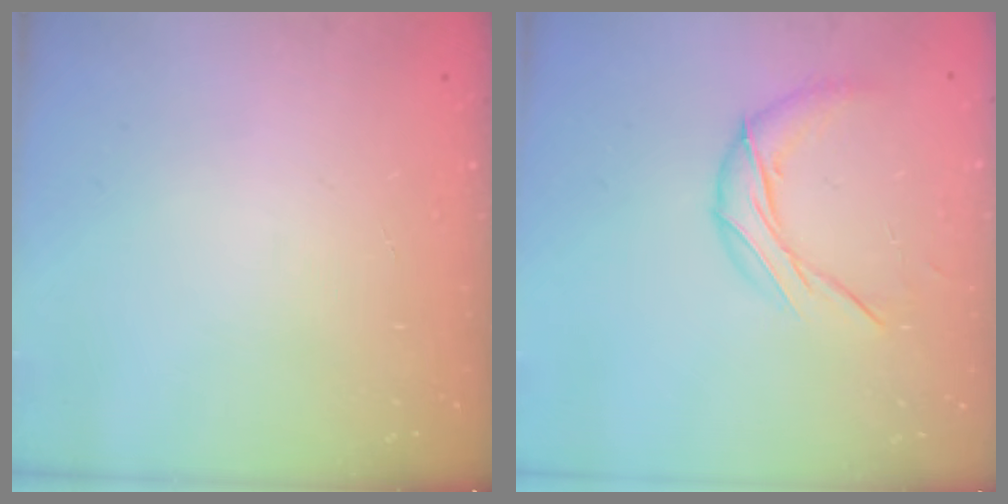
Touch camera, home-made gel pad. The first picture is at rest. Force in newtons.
{"total": 9.2, "press": 9.2, "slide": 0.4}